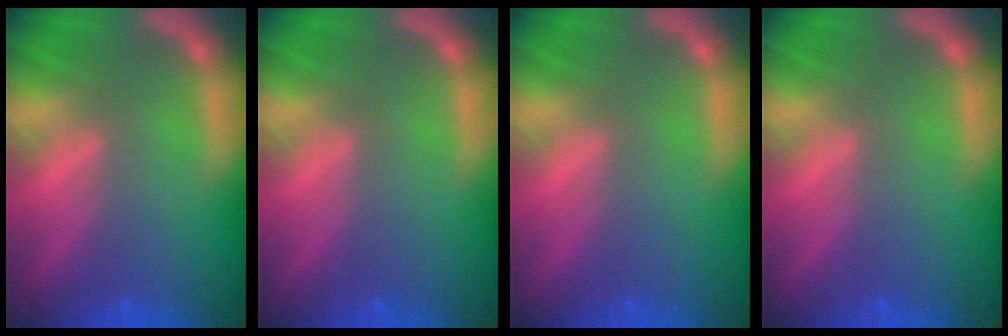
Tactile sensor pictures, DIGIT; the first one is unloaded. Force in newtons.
{"total": 0.0}
{"total": 0.0}
{"total": 0.0}